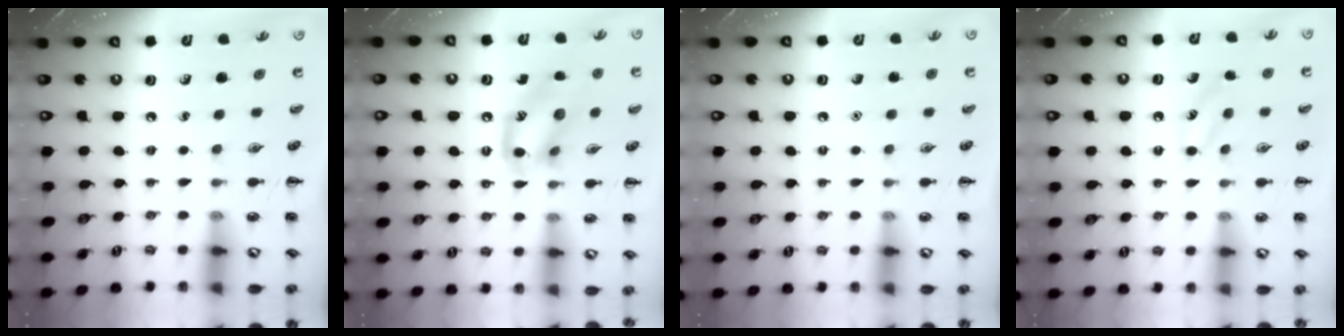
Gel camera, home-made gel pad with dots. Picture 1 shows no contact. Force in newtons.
{"total": 13.9, "press": 13.7, "slide": 2.3}
{"total": 1.6, "press": 1.5, "slide": 0.1}
{"total": 6.2, "press": 6.0, "slide": 1.7}